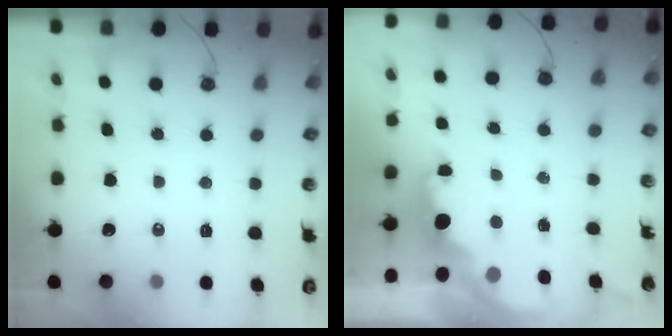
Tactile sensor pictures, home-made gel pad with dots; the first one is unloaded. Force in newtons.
{"total": 2.1, "press": 2.0, "slide": 0.8}